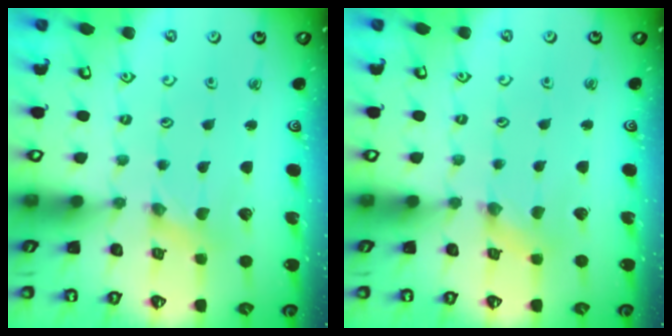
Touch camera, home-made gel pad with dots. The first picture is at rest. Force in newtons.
{"total": 1.6, "press": 1.5, "slide": 0.2}